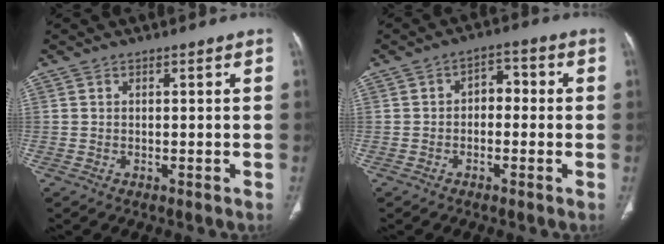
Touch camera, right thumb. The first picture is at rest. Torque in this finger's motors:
{"motor_torque": [0.22, -0.35, 0.40, 0.13, 0.03]}